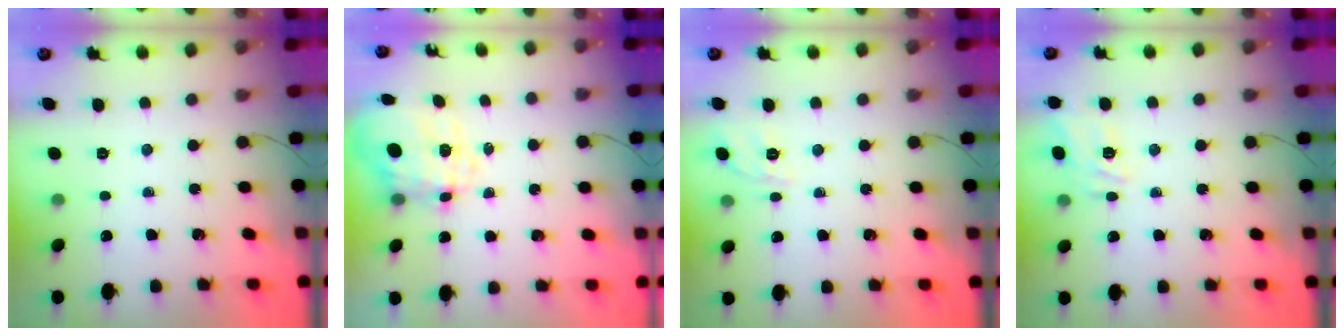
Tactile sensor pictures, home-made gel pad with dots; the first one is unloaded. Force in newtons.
{"total": 10.7, "press": 10.6, "slide": 1.6}
{"total": 2.3, "press": 2.0, "slide": 1.3}
{"total": 7.4, "press": 7.2, "slide": 1.7}